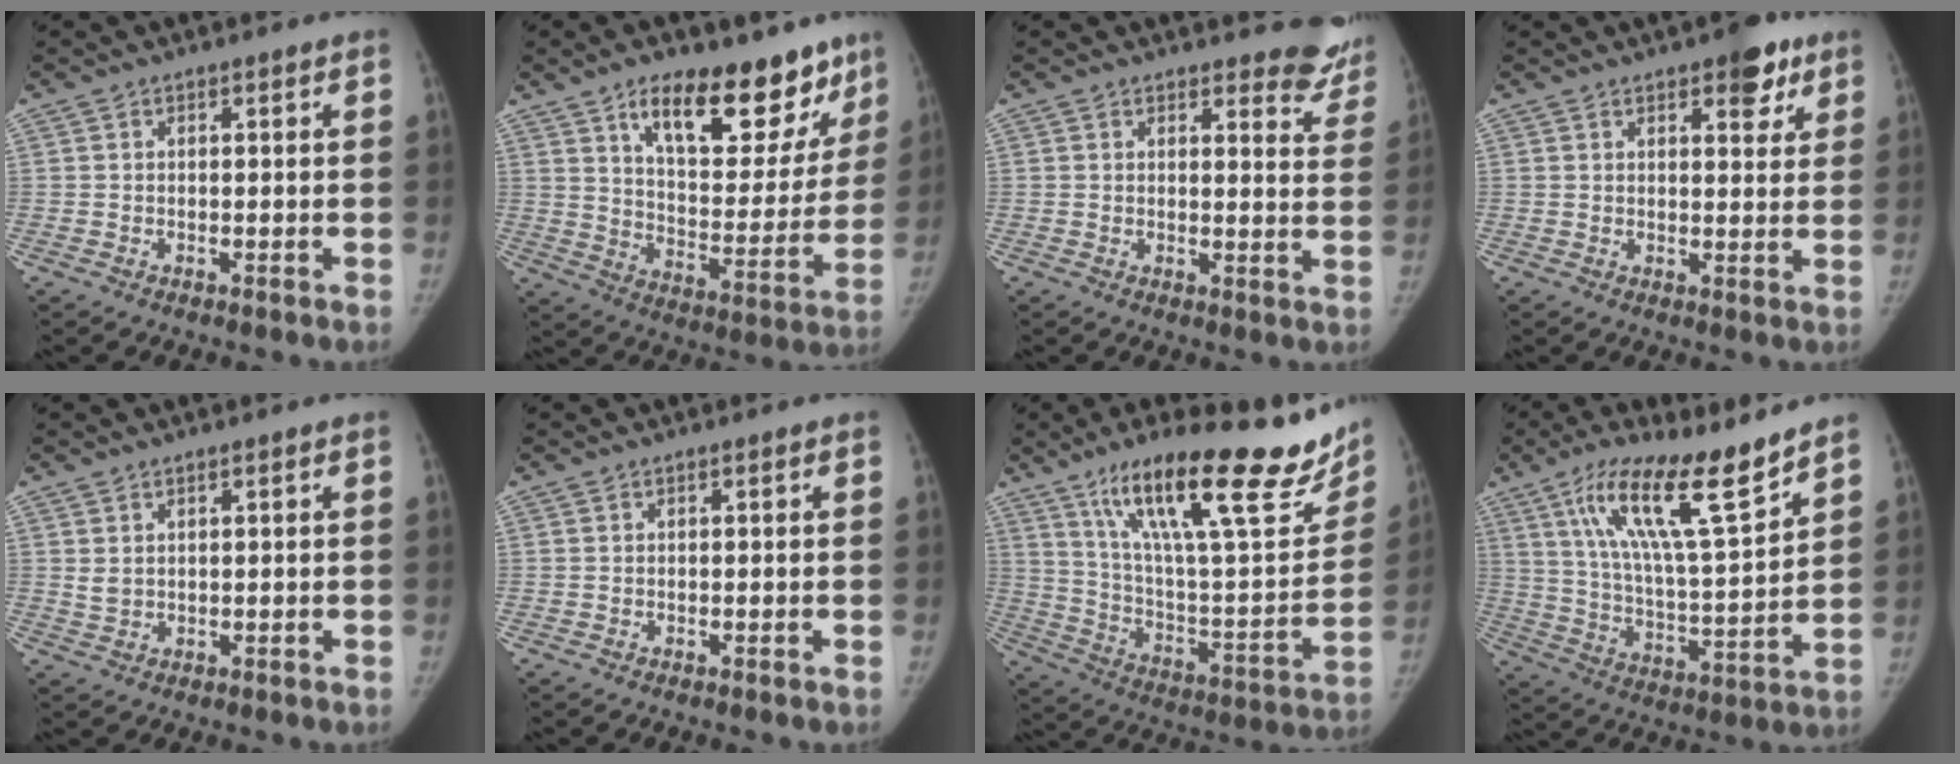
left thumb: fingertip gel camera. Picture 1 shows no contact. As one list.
[{"total": 21.3, "force": [13.9, 9.6, 13.0], "torque": [-0.124, -0.072, 0.212]}, {"total": 8.5, "force": [8.0, 2.6, 0.8], "torque": [0.037, -0.061, 0.064]}, {"total": 6.8, "force": [3.9, 3.0, 4.7], "torque": [-0.034, -0.015, 0.044]}, {"total": 1.9, "force": [1.2, 1.0, 1.2], "torque": [-0.018, -0.007, 0.030]}, {"total": 0.0}, {"total": 32.4, "force": [20.2, 8.8, 23.7], "torque": [-0.325, -0.057, 0.322]}, {"total": 17.9, "force": [11.9, 3.2, 13.1], "torque": [-0.210, -0.064, 0.214]}]